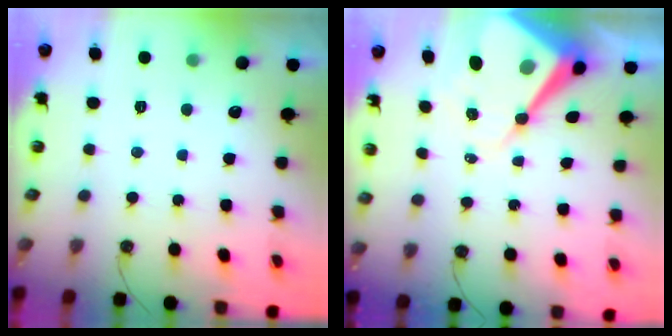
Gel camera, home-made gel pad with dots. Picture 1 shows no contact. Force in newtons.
{"total": 16.6, "press": 16.6, "slide": 1.6}